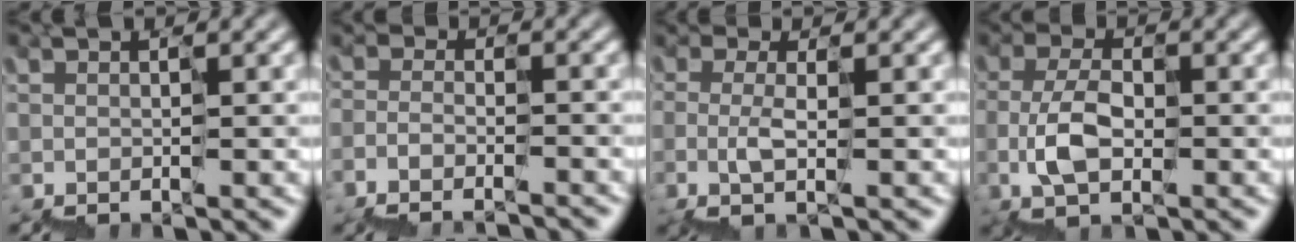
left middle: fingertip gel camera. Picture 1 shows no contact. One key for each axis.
{"total": 4.8, "fx": -4.6, "fy": 1.1, "fz": 0.8, "tx": -0.013, "ty": 0.007, "tz": -0.068}
{"total": 1.2, "fx": -0.4, "fy": 0.4, "fz": 1.0, "tx": -0.028, "ty": 0.007, "tz": -0.005}
{"total": 2.8, "fx": -1.0, "fy": 1.7, "fz": 2.0, "tx": -0.049, "ty": 0.017, "tz": -0.014}